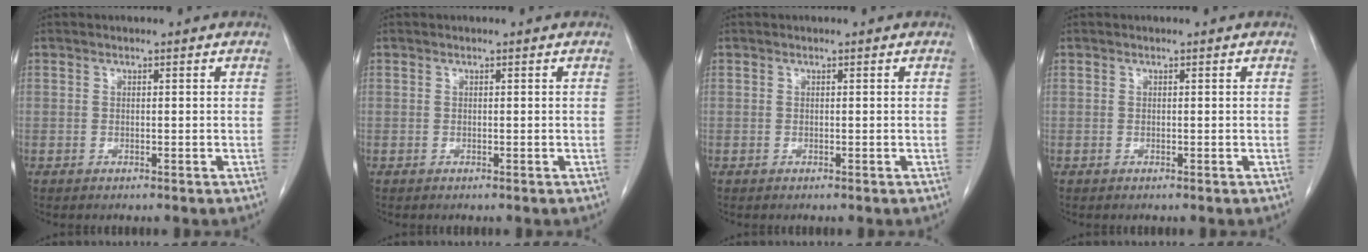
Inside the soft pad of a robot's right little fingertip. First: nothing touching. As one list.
[{"total": 0.0}, {"total": 0.0}, {"total": 0.0}]